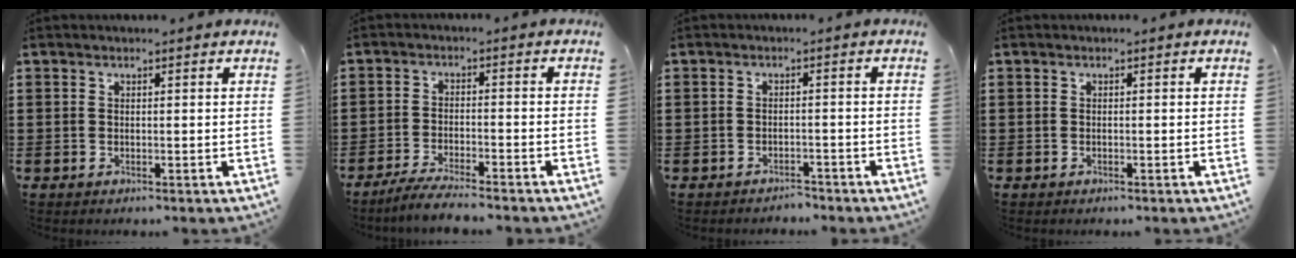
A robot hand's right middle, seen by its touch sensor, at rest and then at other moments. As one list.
[{"total": 3.9, "force": [-3.6, -0.1, 1.5], "torque": [-0.032, -0.006, -0.070]}, {"total": 1.7, "force": [-1.7, 0.3, -0.2], "torque": [-0.002, 0.003, -0.038]}, {"total": 0.0}]